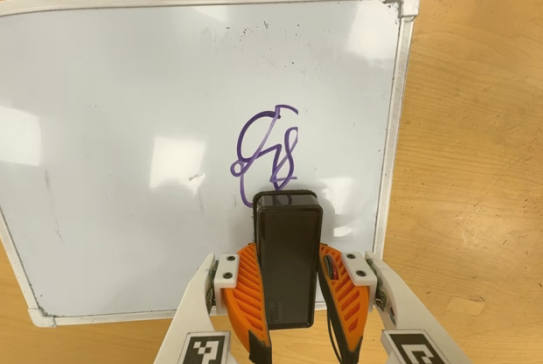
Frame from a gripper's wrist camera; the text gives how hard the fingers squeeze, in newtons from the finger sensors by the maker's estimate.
{"total": 5.5, "left": 4.7, "right": 6.2}